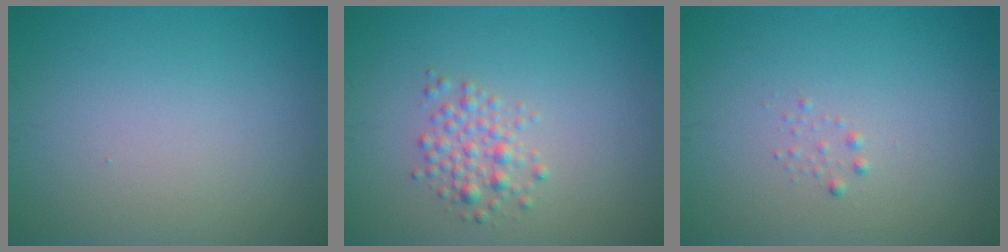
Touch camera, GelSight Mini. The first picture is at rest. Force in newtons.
{"total": 2.1, "press": 2.1, "slide": 0.2}
{"total": 0.6, "press": 0.6, "slide": 0.0}